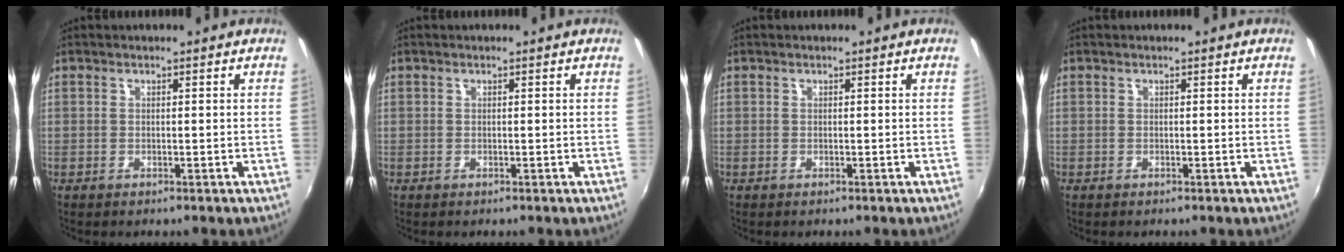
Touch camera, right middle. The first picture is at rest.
{"total": 0.0}
{"total": 0.0}
{"total": 0.0}